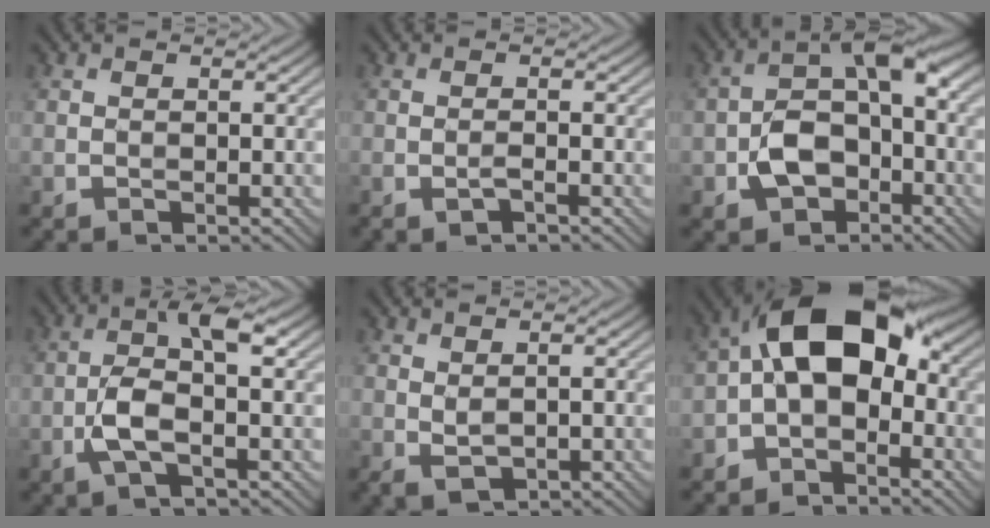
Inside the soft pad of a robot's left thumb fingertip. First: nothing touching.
{"total": 1.3, "force": [-0.6, 0.1, 1.1], "torque": [-0.025, 0.002, -0.014]}
{"total": 8.5, "force": [-2.8, 5.4, 6.0], "torque": [-0.103, 0.001, -0.061]}
{"total": 5.8, "force": [-1.0, 1.7, 5.4], "torque": [-0.115, 0.011, -0.027]}
{"total": 1.5, "force": [0.6, 0.6, 1.3], "torque": [-0.033, -0.003, 0.017]}
{"total": 12.2, "force": [-0.4, 7.5, 9.6], "torque": [-0.155, 0.029, -0.029]}